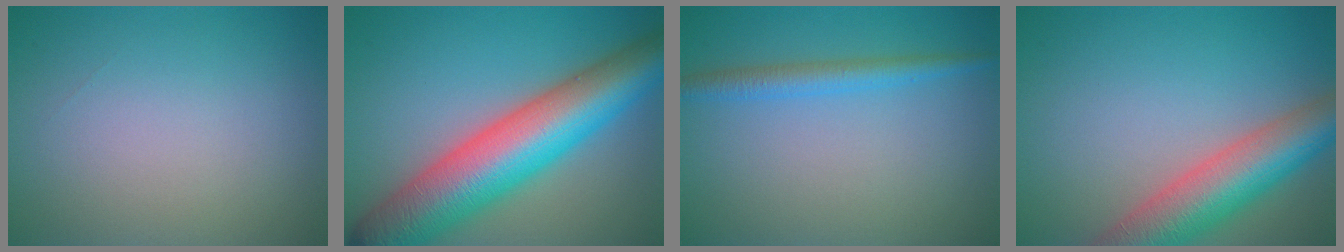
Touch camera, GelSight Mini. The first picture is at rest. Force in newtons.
{"total": 12.5, "press": 12.5, "slide": 0.3}
{"total": 2.4, "press": 2.4, "slide": 0.1}
{"total": 8.3, "press": 8.3, "slide": 0.4}